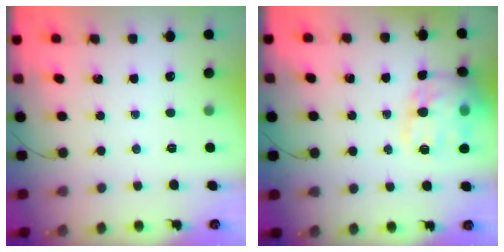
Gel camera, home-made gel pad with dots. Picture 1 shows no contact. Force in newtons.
{"total": 16.8, "press": 16.6, "slide": 2.2}